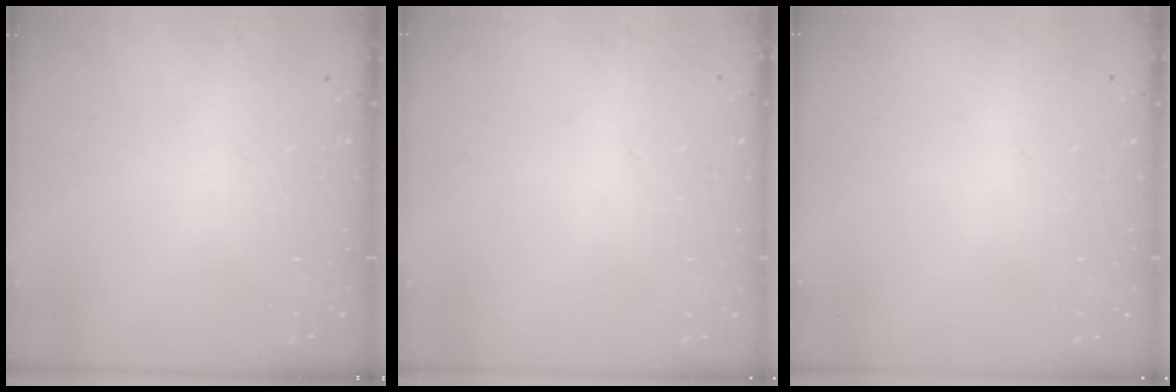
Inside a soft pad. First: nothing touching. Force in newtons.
{"total": 0.0}
{"total": 0.0}